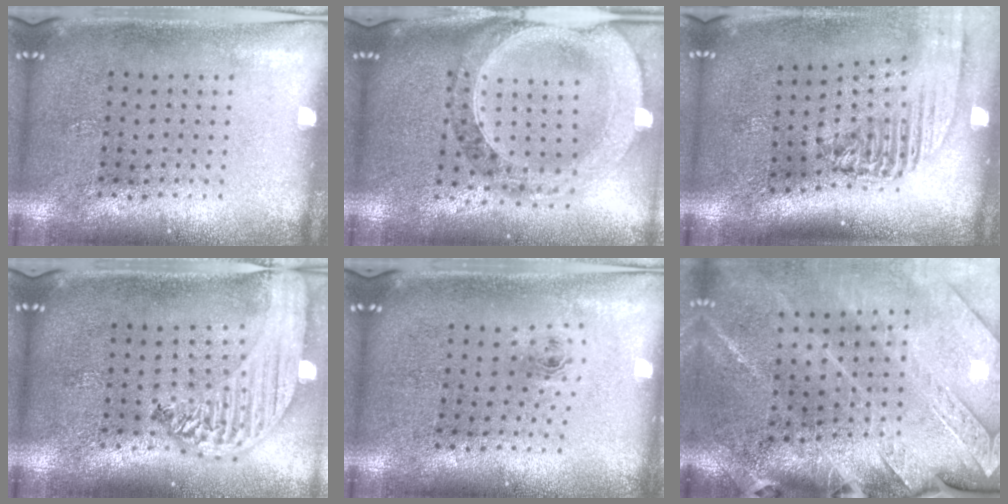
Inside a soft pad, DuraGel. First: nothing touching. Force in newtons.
{"total": 1.6, "press": 1.5, "slide": 0.6}
{"total": 2.3, "press": 1.7, "slide": 1.5}
{"total": 3.0, "press": 2.4, "slide": 1.9}
{"total": 0.8, "press": 0.3, "slide": 0.7}
{"total": 2.8, "press": 2.8, "slide": 0.7}